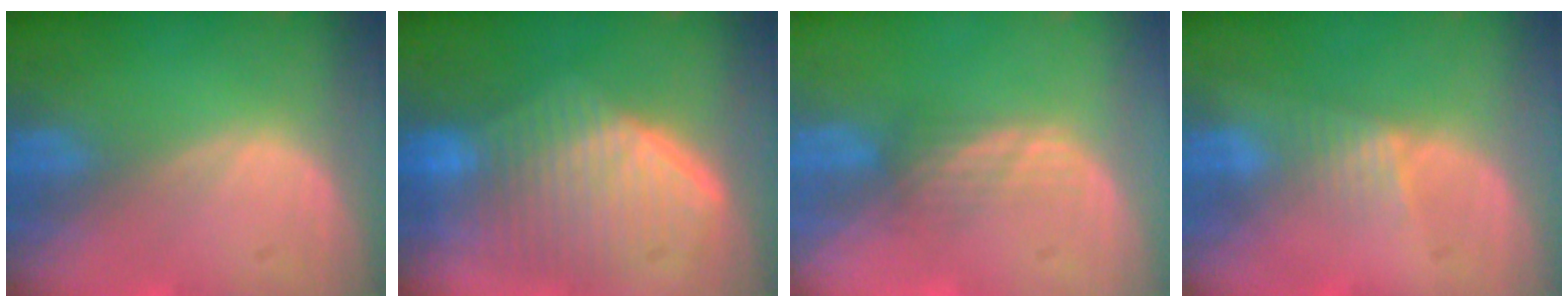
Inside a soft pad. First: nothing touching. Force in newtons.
{"total": 10.1, "press": 9.0, "slide": 4.6}
{"total": 2.8, "press": 2.5, "slide": 1.2}
{"total": 2.6, "press": 2.4, "slide": 0.9}